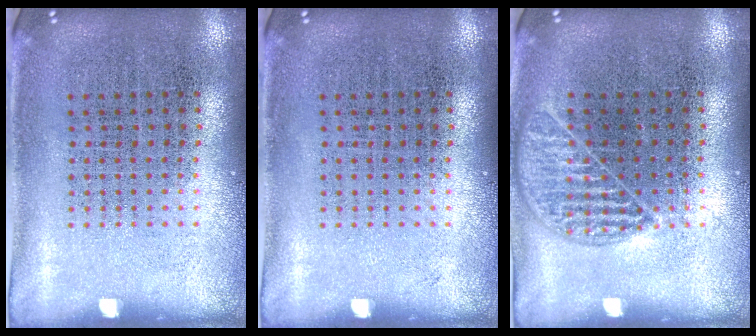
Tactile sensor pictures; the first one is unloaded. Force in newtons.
{"total": 0.0}
{"total": 1.1, "press": 1.0, "slide": 0.4}